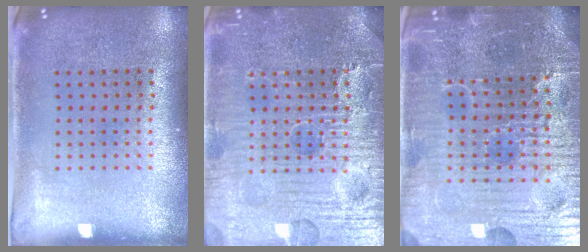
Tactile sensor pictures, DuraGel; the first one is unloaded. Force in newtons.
{"total": 7.7, "press": 7.6, "slide": 0.8}
{"total": 6.6, "press": 6.0, "slide": 2.8}